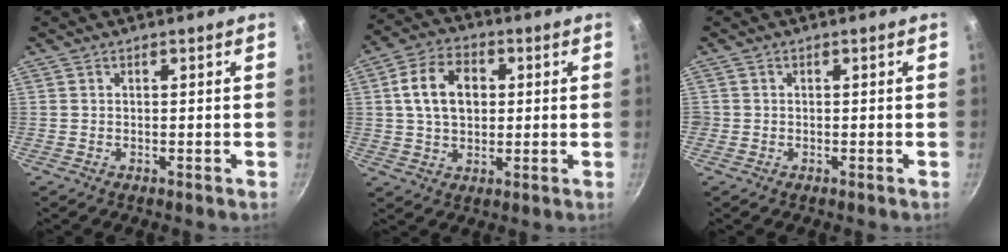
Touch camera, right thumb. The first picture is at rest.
{"total": 11.1, "force": [1.9, 7.8, 7.6], "torque": [-0.115, 0.016, 0.027]}
{"total": 0.7, "force": [-0.2, 0.7, 0.0], "torque": [0.001, 0.001, -0.005]}